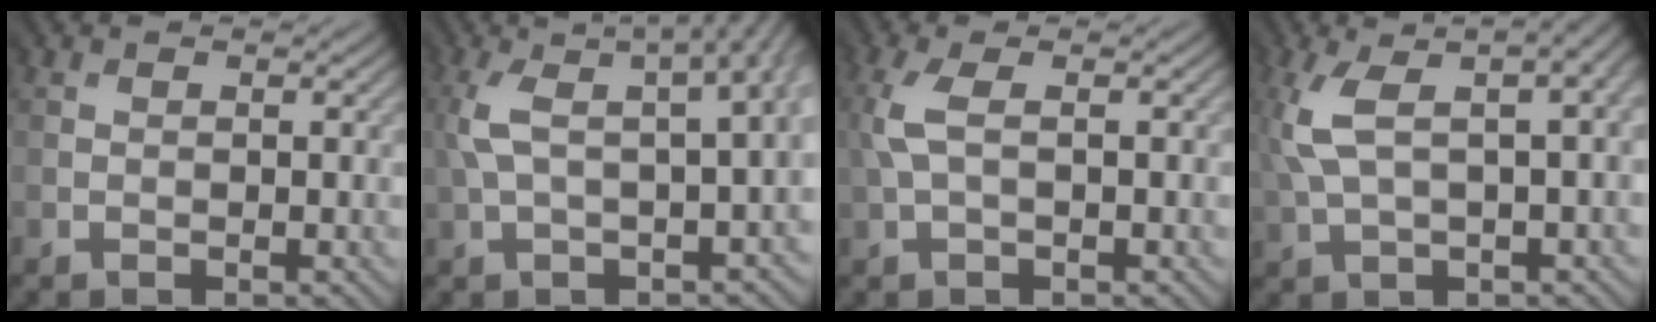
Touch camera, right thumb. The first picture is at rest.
{"total": 9.9, "force": [2.0, 3.3, 9.2], "torque": [-0.175, 0.025, 0.043]}
{"total": 2.9, "force": [0.4, 1.2, 2.7], "torque": [-0.087, 0.007, 0.007]}
{"total": 8.3, "force": [2.3, 2.9, 7.4], "torque": [-0.171, 0.009, 0.052]}